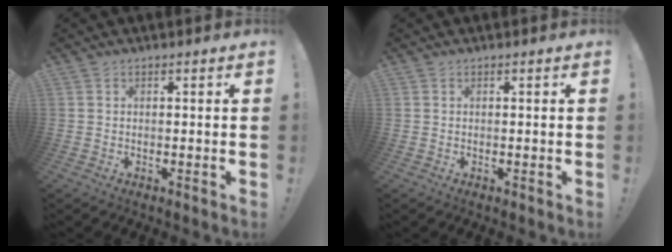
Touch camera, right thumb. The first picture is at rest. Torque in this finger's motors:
{"motor_torque": [-0.02, -0.02, 0.06, -0.06, 0.02]}